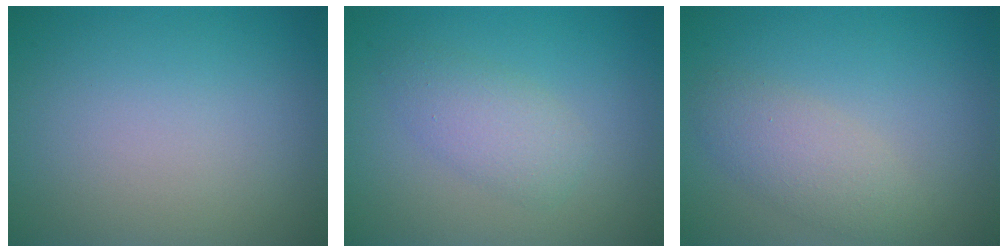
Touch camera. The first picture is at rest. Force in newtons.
{"total": 2.7, "press": 2.7, "slide": 0.1}
{"total": 2.9, "press": 2.9, "slide": 0.3}